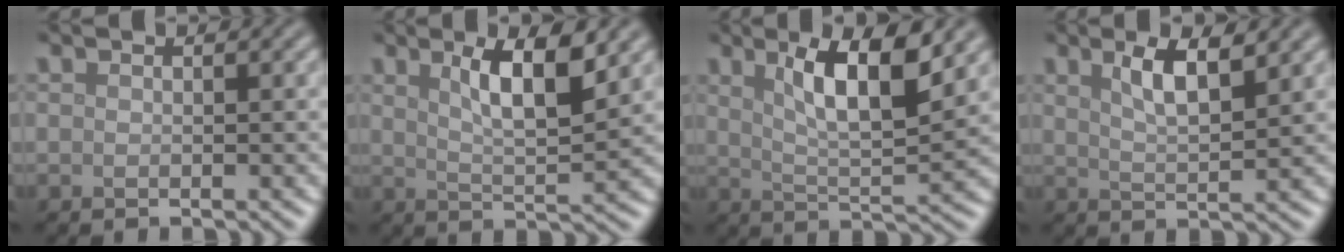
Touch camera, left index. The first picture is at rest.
{"total": 5.4, "force": [2.5, 1.2, 4.6], "torque": [-0.075, -0.002, 0.041]}
{"total": 6.9, "force": [3.0, 1.5, 6.0], "torque": [-0.096, -0.002, 0.051]}
{"total": 4.0, "force": [2.2, 1.0, 3.2], "torque": [-0.055, 0.002, 0.038]}